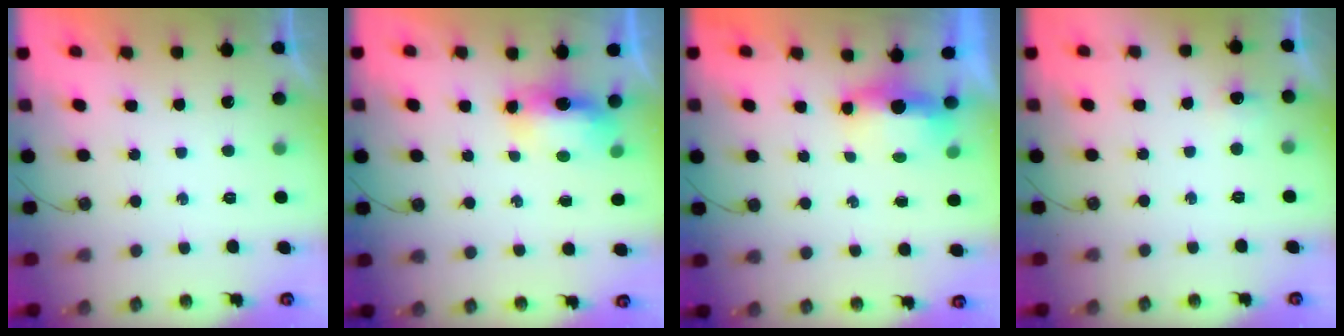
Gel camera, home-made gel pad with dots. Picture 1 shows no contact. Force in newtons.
{"total": 7.0, "press": 7.0, "slide": 0.5}
{"total": 7.7, "press": 5.5, "slide": 5.4}
{"total": 6.4, "press": 4.9, "slide": 4.1}